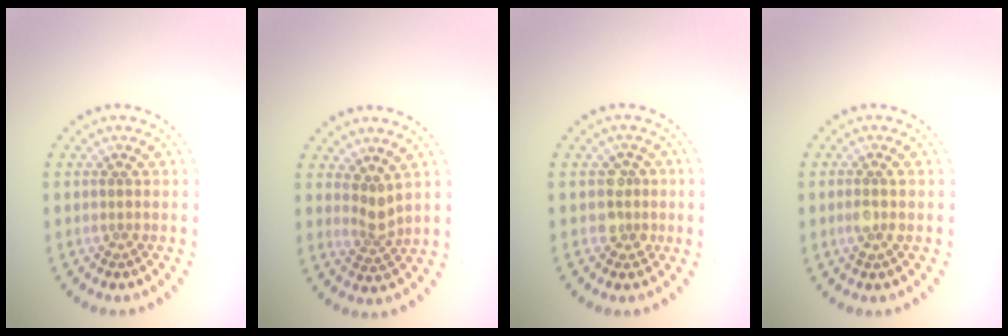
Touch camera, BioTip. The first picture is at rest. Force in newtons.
{"total": 1.9, "press": 1.4, "slide": 1.3}
{"total": 1.8, "press": 1.5, "slide": 1.1}
{"total": 1.4, "press": 1.3, "slide": 0.7}